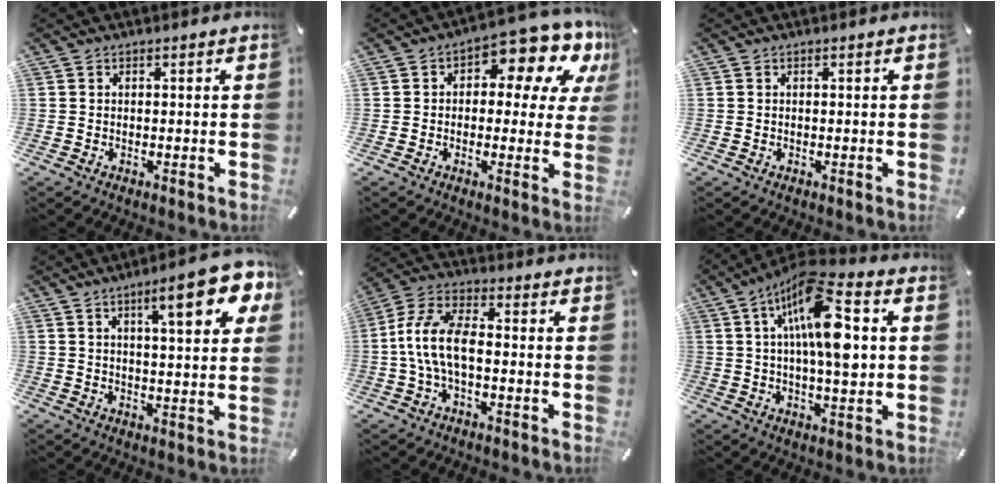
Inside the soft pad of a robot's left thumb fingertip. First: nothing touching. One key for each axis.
{"total": 12.0, "fx": 6.3, "fy": 5.5, "fz": 8.6, "tx": -0.115, "ty": -0.053, "tz": 0.103}
{"total": 0.0}
{"total": 14.1, "fx": 6.7, "fy": 3.9, "fz": 11.8, "tx": -0.167, "ty": -0.022, "tz": 0.100}
{"total": 10.5, "fx": -1.9, "fy": 5.4, "fz": 8.8, "tx": -0.184, "ty": 0.008, "tz": -0.035}
{"total": 17.3, "fx": 4.2, "fy": 6.3, "fz": 15.6, "tx": -0.277, "ty": -0.011, "tz": 0.061}